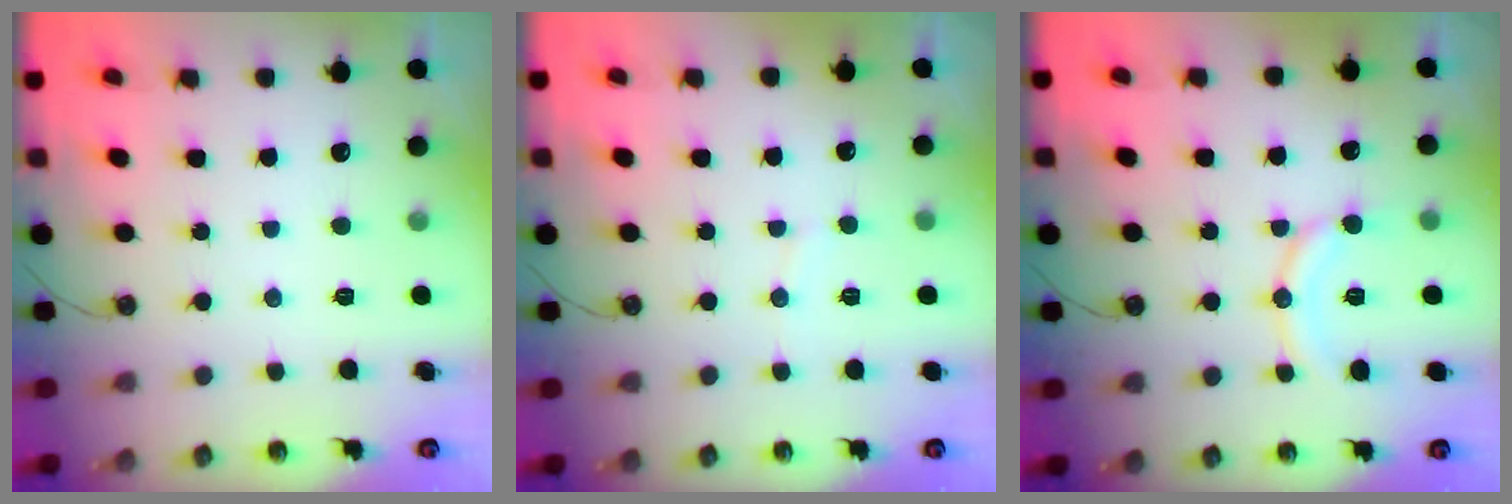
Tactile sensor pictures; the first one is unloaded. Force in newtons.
{"total": 2.5, "press": 2.5, "slide": 0.2}
{"total": 10.9, "press": 10.8, "slide": 0.7}